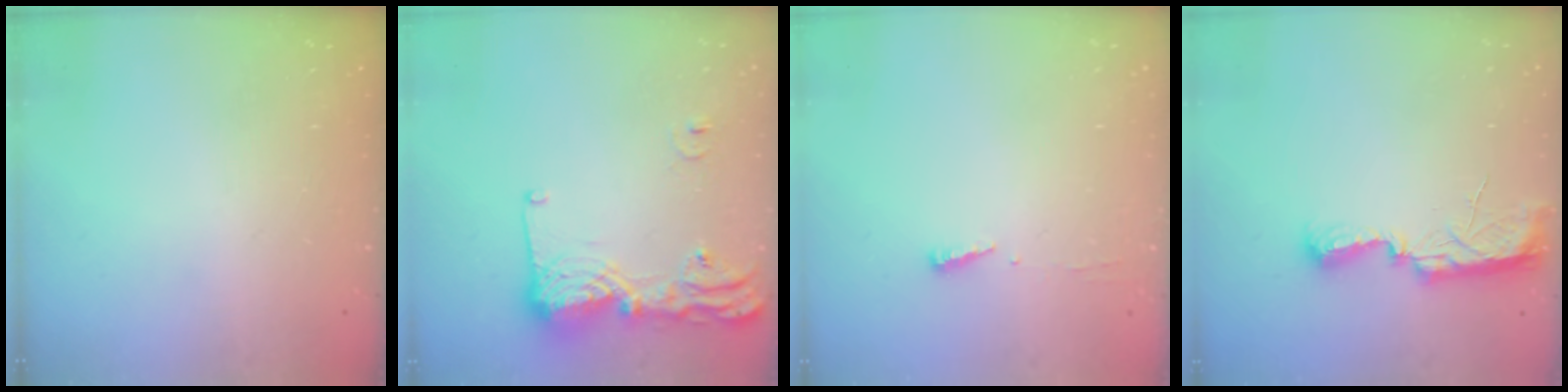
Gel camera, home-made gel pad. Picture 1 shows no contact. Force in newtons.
{"total": 16.1, "press": 16.1, "slide": 1.2}
{"total": 3.7, "press": 3.7, "slide": 0.5}
{"total": 10.6, "press": 9.2, "slide": 5.3}